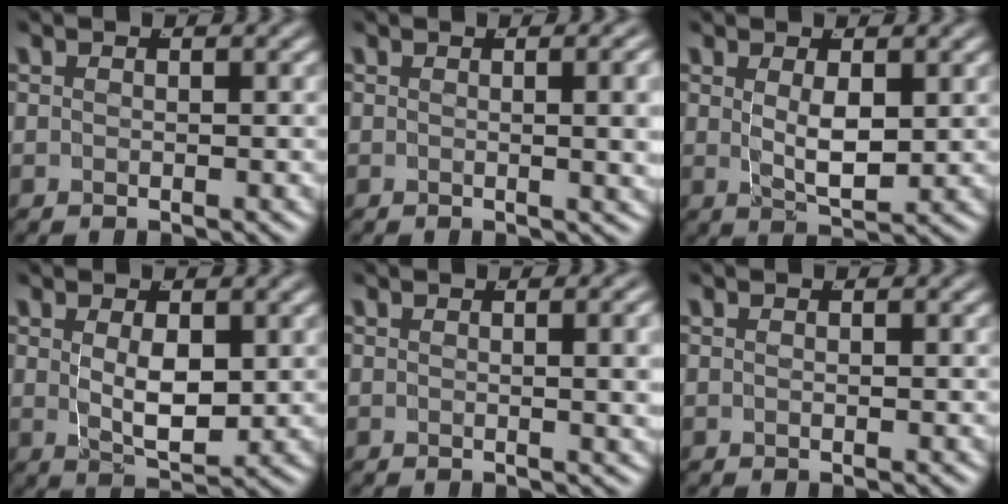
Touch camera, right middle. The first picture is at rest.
{"total": 3.3, "force": [0.8, 0.4, 3.1], "torque": [-0.019, 0.012, 0.004]}
{"total": 3.1, "force": [0.4, 0.8, 3.0], "torque": [-0.052, -0.018, 0.020]}
{"total": 3.8, "force": [0.3, 1.4, 3.5], "torque": [-0.056, -0.022, 0.018]}
{"total": 2.4, "force": [0.7, 0.1, 2.3], "torque": [-0.015, 0.008, 0.005]}
{"total": 0.0}